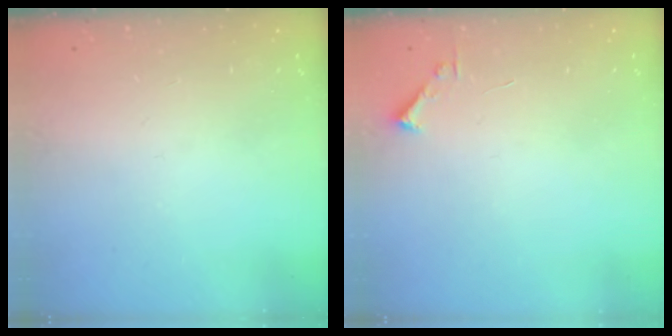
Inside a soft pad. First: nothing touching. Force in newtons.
{"total": 1.7, "press": 1.7, "slide": 0.2}